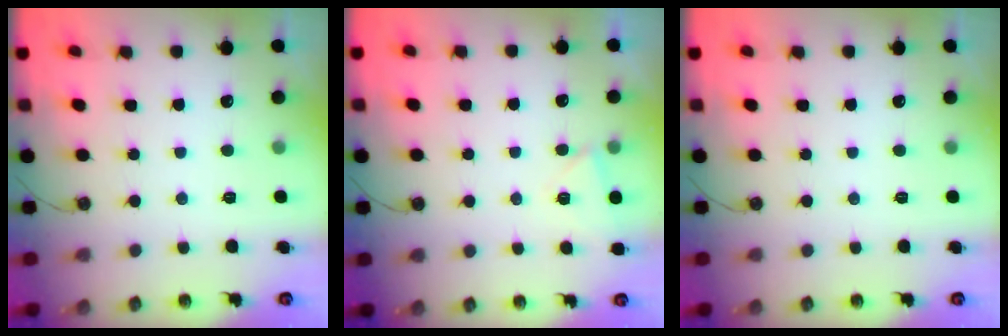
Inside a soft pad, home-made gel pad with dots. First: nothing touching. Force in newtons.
{"total": 4.9, "press": 4.1, "slide": 2.6}
{"total": 0.0}